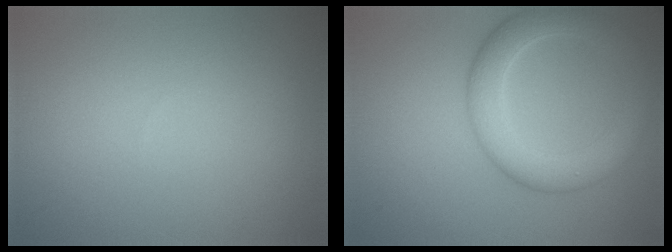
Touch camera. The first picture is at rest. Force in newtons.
{"total": 5.4, "press": 5.3, "slide": 0.3}